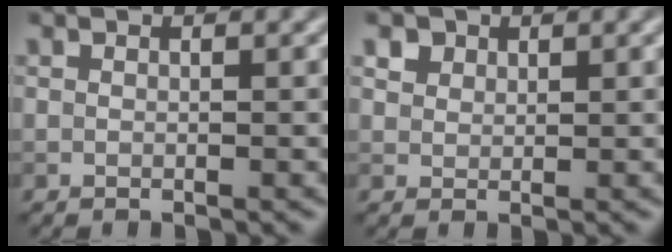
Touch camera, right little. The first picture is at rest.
{"total": 2.3, "force": [1.6, 1.5, 0.7], "torque": [-0.023, -0.001, 0.031]}